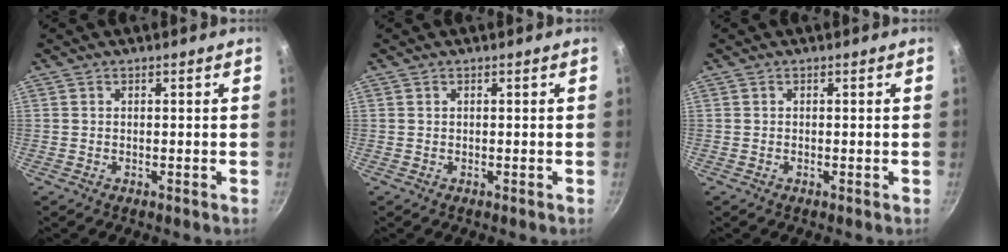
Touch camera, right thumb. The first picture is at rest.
{"total": 0.0}
{"total": 0.0}